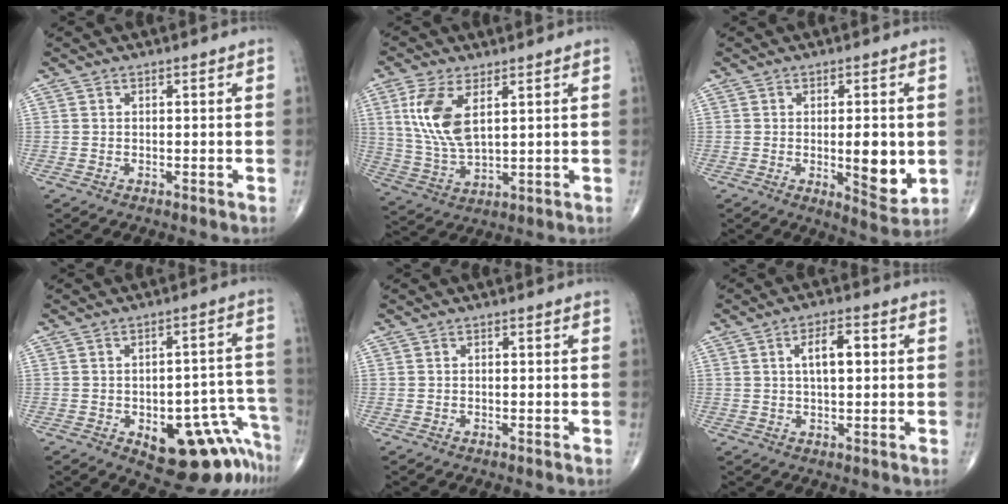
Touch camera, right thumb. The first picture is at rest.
{"total": 11.1, "force": [3.7, 5.1, 9.1], "torque": [-0.195, -0.011, 0.083]}
{"total": 8.6, "force": [-0.7, 3.0, 8.0], "torque": [-0.098, -0.017, -0.002]}
{"total": 15.8, "force": [-8.4, 7.2, 11.4], "torque": [-0.064, 0.079, -0.097]}
{"total": 0.0}
{"total": 6.2, "force": [1.2, 2.7, 5.4], "torque": [-0.085, 0.006, 0.017]}